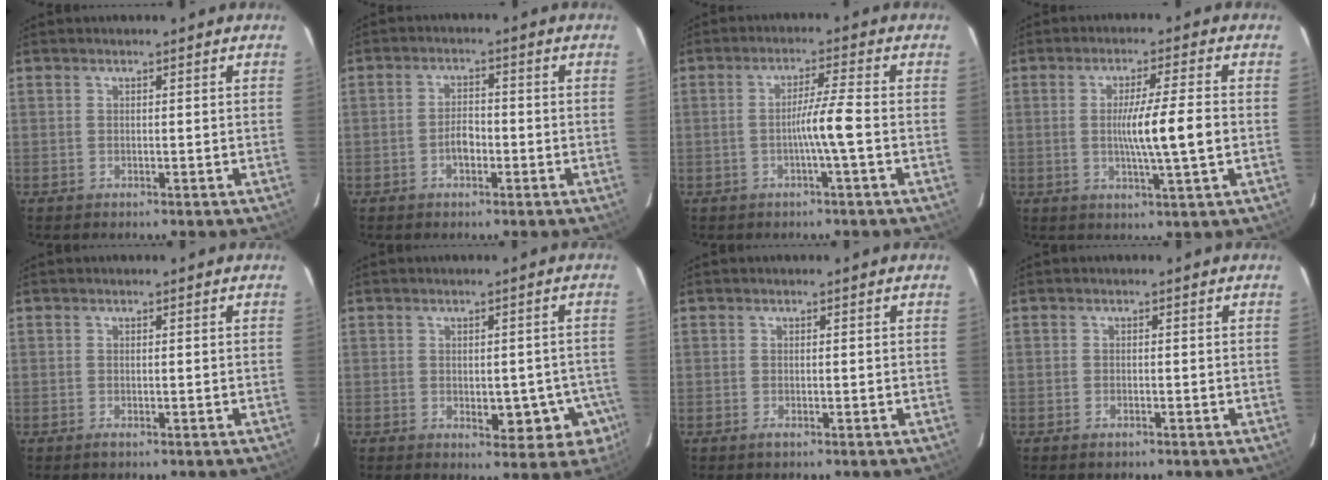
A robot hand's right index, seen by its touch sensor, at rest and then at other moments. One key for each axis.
{"total": 3.1, "fx": -1.2, "fy": 1.5, "fz": 2.4, "tx": -0.045, "ty": 0.006, "tz": -0.022}
{"total": 4.7, "fx": -1.2, "fy": -1.0, "fz": 4.5, "tx": -0.078, "ty": 0.004, "tz": -0.022}
{"total": 8.2, "fx": -0.5, "fy": -0.7, "fz": 8.1, "tx": -0.137, "ty": -0.009, "tz": -0.009}
{"total": 0.7, "fx": -0.3, "fy": 0.2, "fz": 0.6, "tx": -0.009, "ty": -0.001, "tz": -0.005}
{"total": 7.4, "fx": -2.4, "fy": 4.1, "fz": 5.7, "tx": -0.045, "ty": 0.010, "tz": -0.021}
{"total": 0.7, "fx": -0.4, "fy": 0.1, "fz": 0.6, "tx": -0.010, "ty": -0.001, "tz": -0.006}
{"total": 0.8, "fx": -0.6, "fy": 0.2, "fz": 0.4, "tx": -0.012, "ty": -0.001, "tz": -0.008}